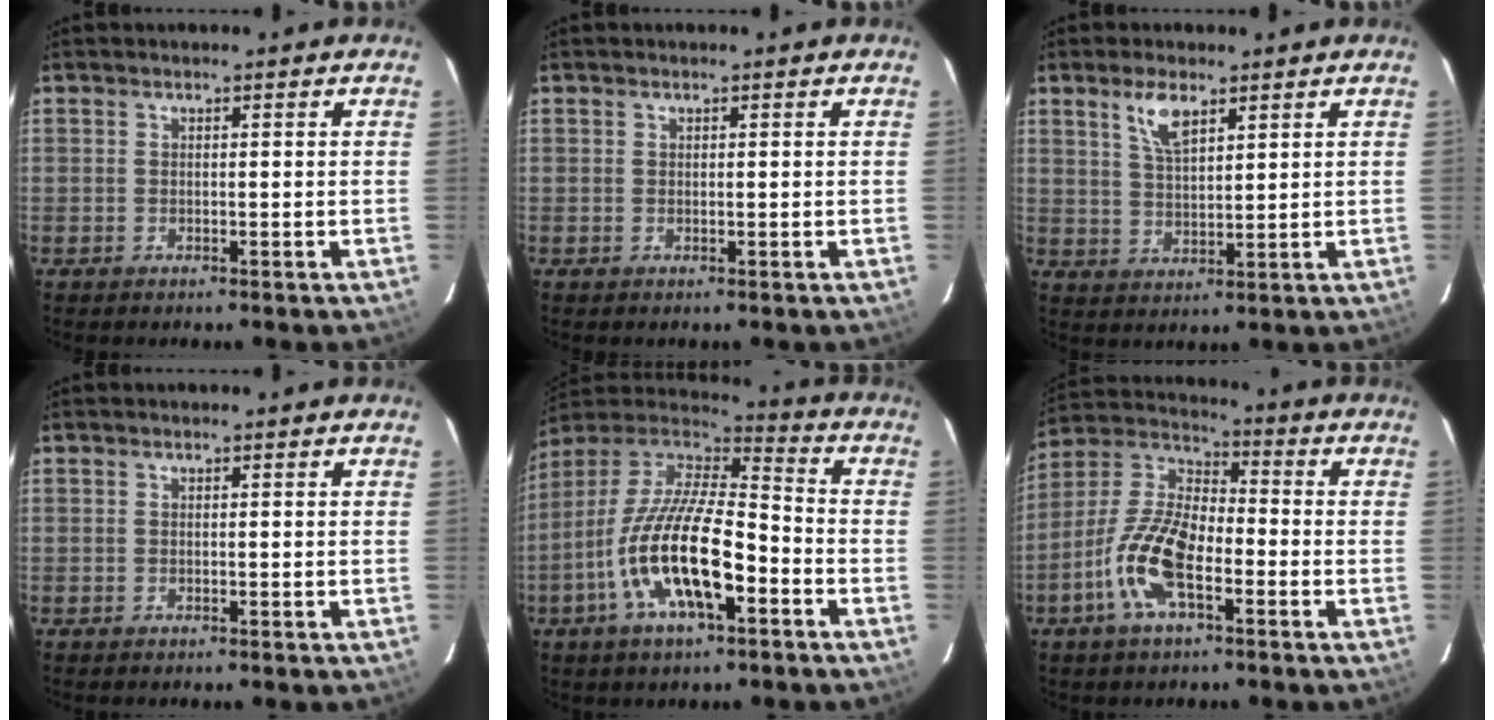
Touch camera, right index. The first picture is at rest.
{"total": 0.0}
{"total": 5.9, "force": [3.6, 2.3, 4.1], "torque": [-0.075, 0.003, 0.072]}
{"total": 0.0}
{"total": 19.4, "force": [-7.4, 6.7, 16.6], "torque": [-0.322, -0.020, -0.142]}
{"total": 13.1, "force": [-5.5, 5.3, 10.7], "torque": [-0.227, 0.001, -0.111]}